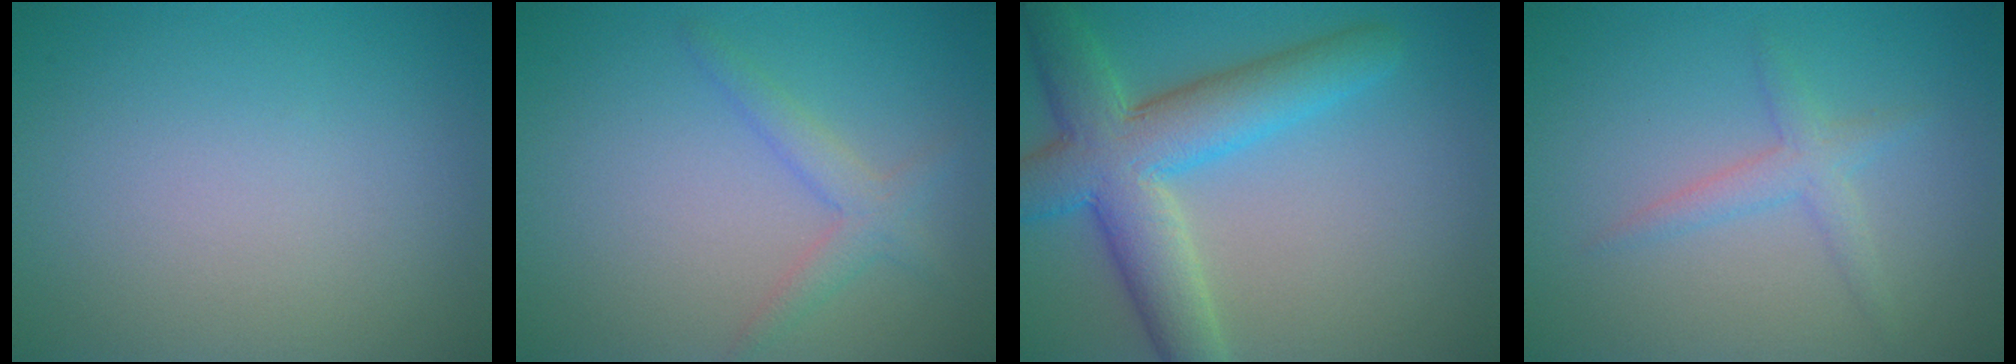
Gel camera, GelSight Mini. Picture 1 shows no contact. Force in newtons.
{"total": 2.1, "press": 2.1, "slide": 0.1}
{"total": 8.0, "press": 8.0, "slide": 0.4}
{"total": 2.0, "press": 2.0, "slide": 0.1}